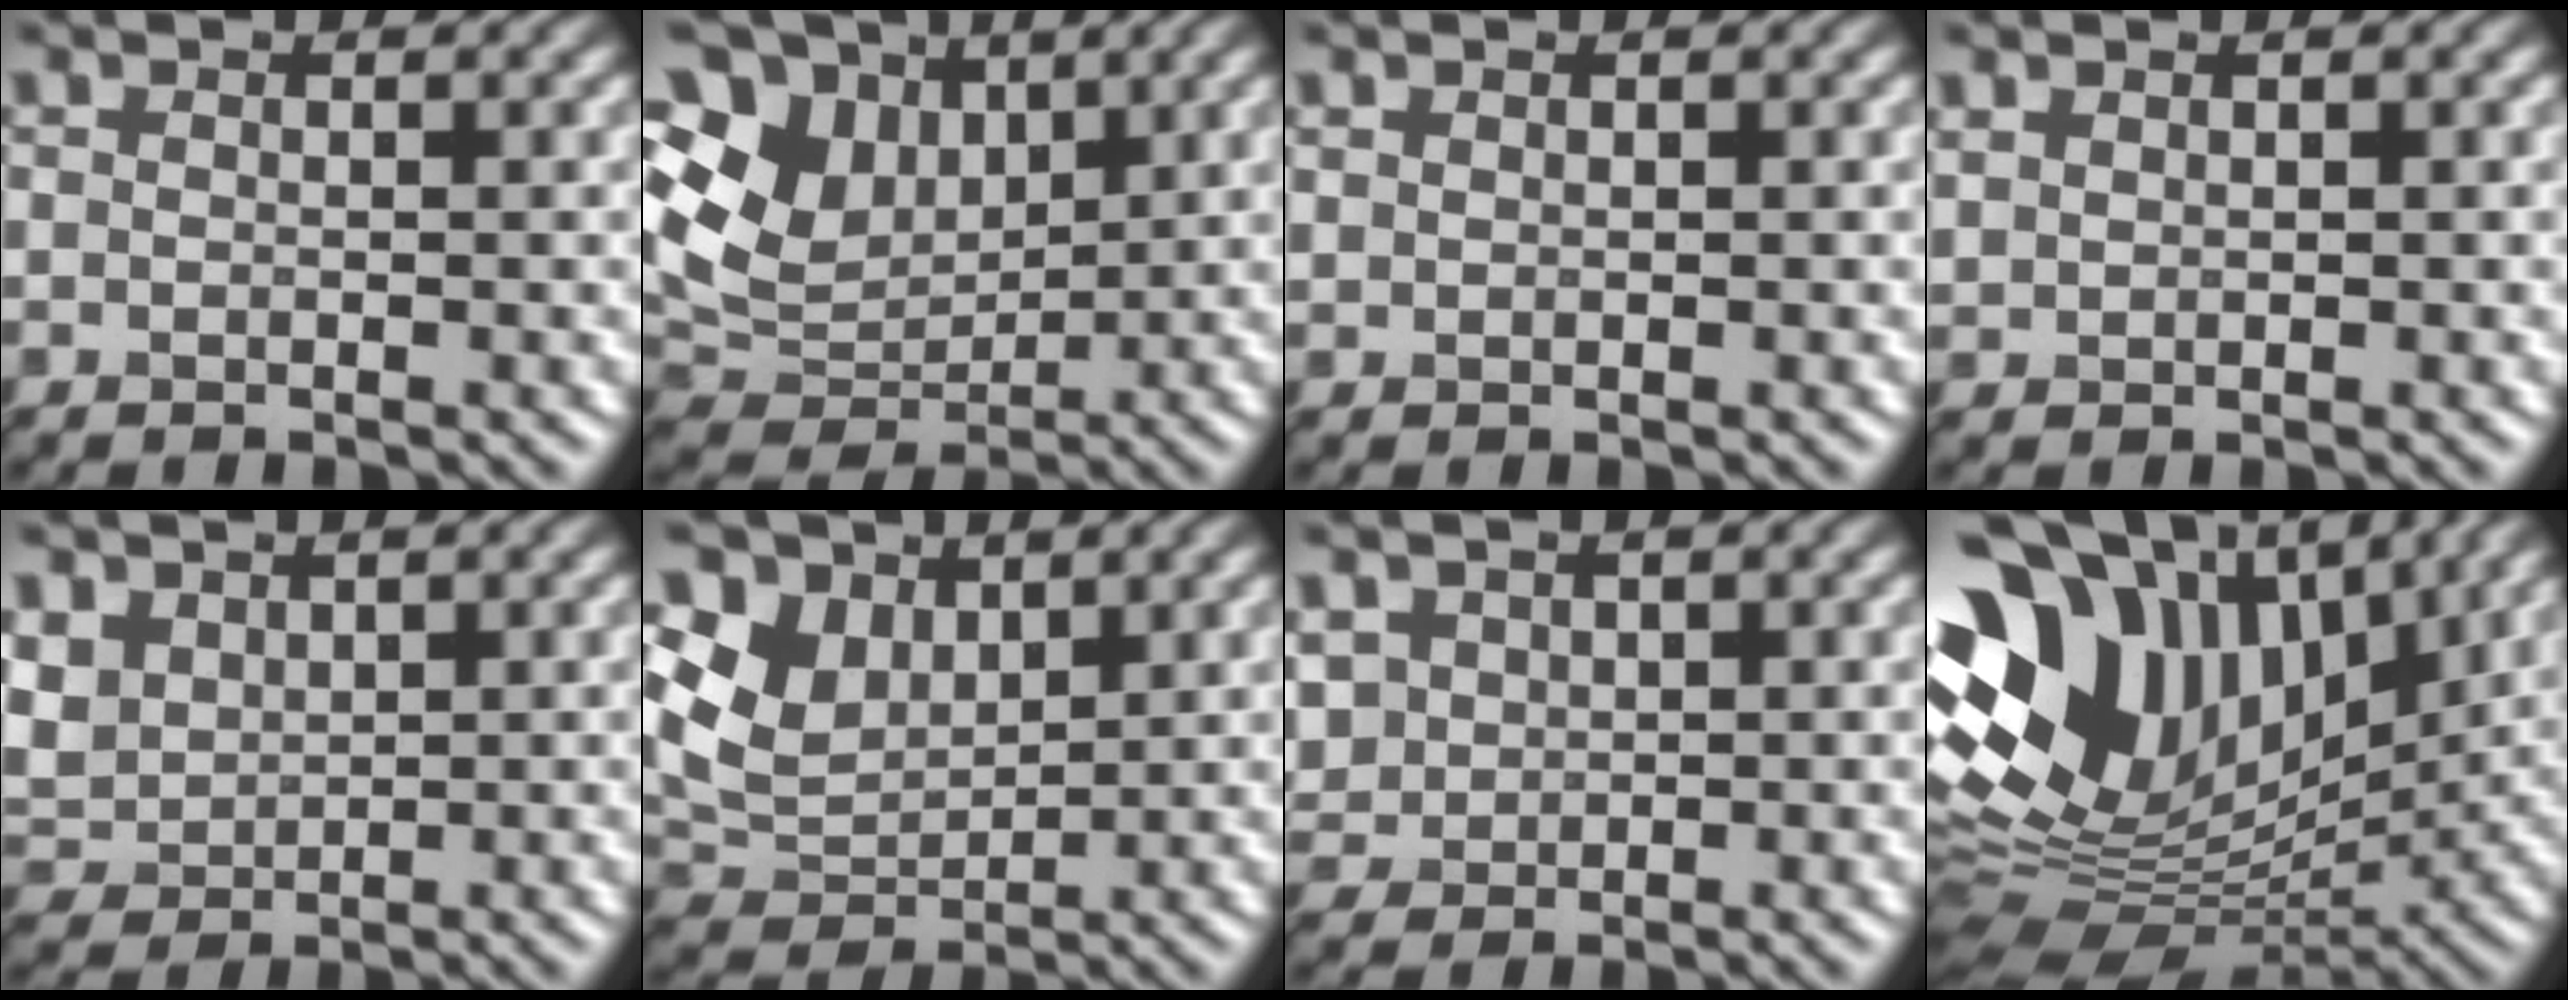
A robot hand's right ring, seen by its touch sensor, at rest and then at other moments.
{"total": 8.5, "force": [3.9, 5.8, 4.7], "torque": [-0.119, 0.017, 0.081]}
{"total": 1.0, "force": [0.1, -0.5, -0.9], "torque": [0.011, 0.006, 0.016]}
{"total": 1.1, "force": [0.6, -0.3, -0.8], "torque": [0.008, 0.006, 0.029]}
{"total": 2.8, "force": [1.7, 2.2, 0.7], "torque": [-0.046, 0.008, 0.049]}
{"total": 4.6, "force": [2.8, 3.1, 1.9], "torque": [-0.066, 0.011, 0.067]}
{"total": 2.1, "force": [1.1, 1.8, -0.1], "torque": [-0.024, 0.009, 0.047]}
{"total": 13.2, "force": [4.2, 9.2, 8.6], "torque": [-0.183, 0.033, 0.086]}